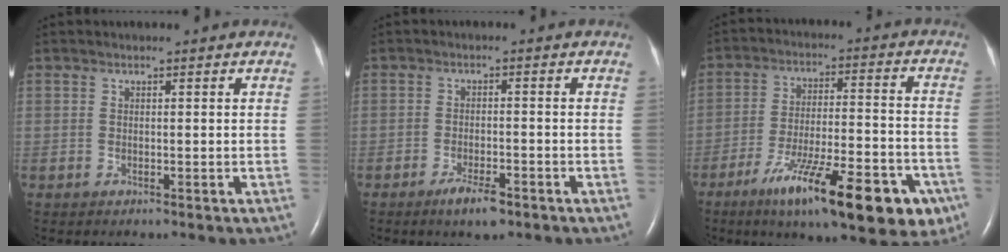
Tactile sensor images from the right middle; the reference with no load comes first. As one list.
[{"total": 4.1, "force": [-2.8, 0.9, 2.9], "torque": [-0.060, -0.004, -0.046]}, {"total": 20.5, "force": [-11.7, 4.5, 16.3], "torque": [-0.201, -0.012, -0.174]}]